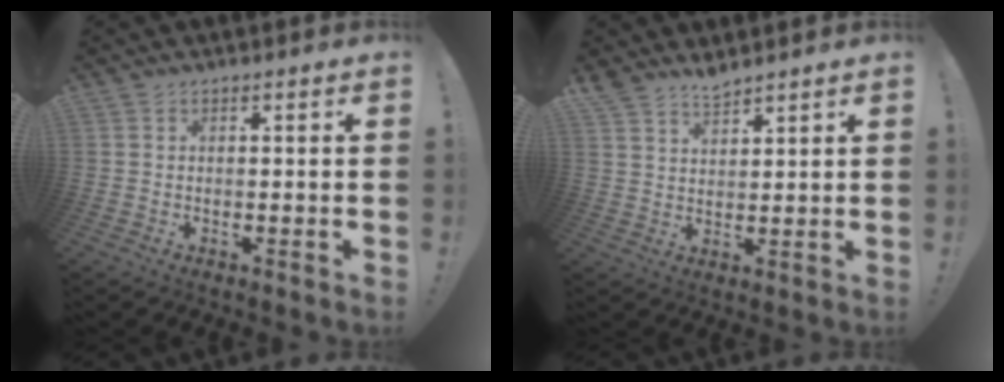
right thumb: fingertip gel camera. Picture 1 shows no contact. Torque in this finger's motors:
{"motor_torque": [-0.01, 0.00, 0.14, 0.11, 0.00]}